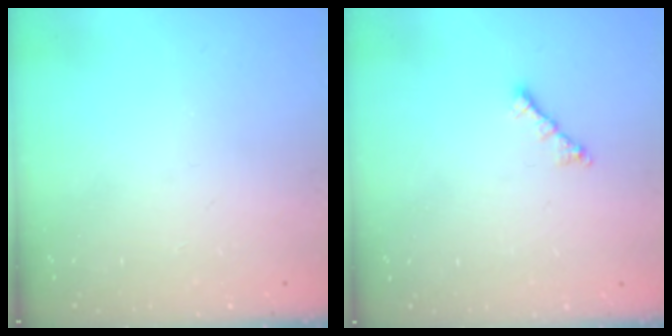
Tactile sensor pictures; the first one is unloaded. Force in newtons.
{"total": 1.8, "press": 1.8, "slide": 0.5}